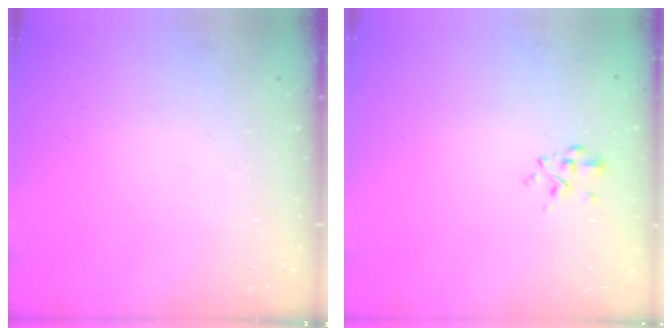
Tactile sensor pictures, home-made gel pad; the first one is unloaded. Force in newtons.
{"total": 2.3, "press": 2.2, "slide": 0.9}